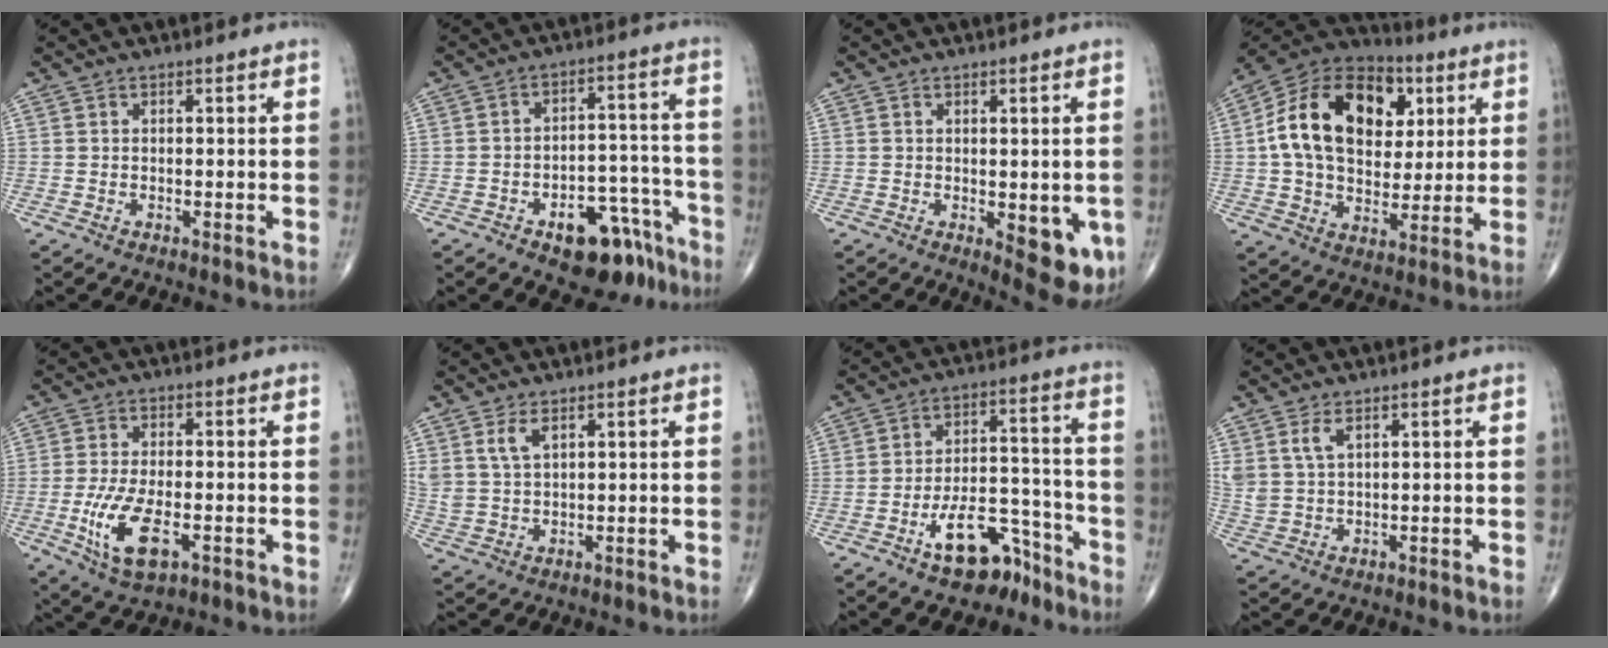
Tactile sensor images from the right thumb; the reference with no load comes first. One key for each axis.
{"total": 12.8, "fx": -7.9, "fy": 6.7, "fz": 7.5, "tx": -0.065, "ty": 0.074, "tz": -0.105}
{"total": 8.7, "fx": -1.9, "fy": 3.8, "fz": 7.5, "tx": -0.073, "ty": -0.017, "tz": -0.016}
{"total": 22.6, "fx": 5.1, "fy": 15.3, "fz": 15.8, "tx": -0.251, "ty": 0.008, "tz": 0.081}
{"total": 10.1, "fx": -3.2, "fy": 4.5, "fz": 8.5, "tx": -0.171, "ty": -0.002, "tz": -0.052}
{"total": 4.4, "fx": 2.4, "fy": 2.1, "fz": 3.1, "tx": -0.066, "ty": -0.008, "tz": 0.057}
{"total": 11.6, "fx": -7.4, "fy": 5.9, "fz": 6.7, "tx": -0.082, "ty": 0.075, "tz": -0.118}
{"total": 4.2, "fx": 2.2, "fy": 1.9, "fz": 3.0, "tx": -0.068, "ty": -0.006, "tz": 0.056}